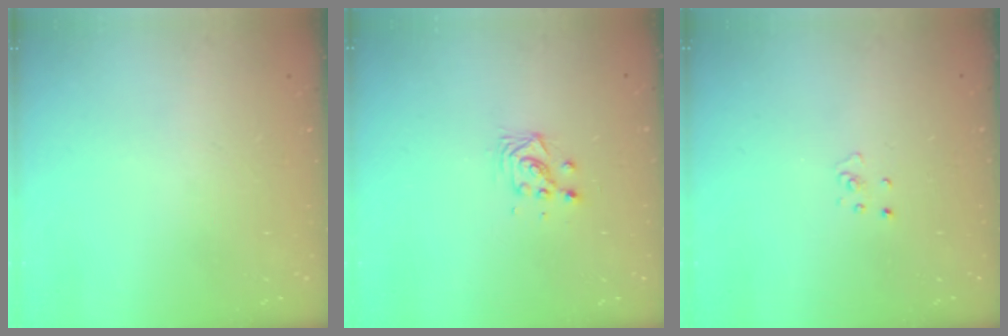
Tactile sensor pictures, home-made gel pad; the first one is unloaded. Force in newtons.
{"total": 4.1, "press": 4.1, "slide": 0.2}
{"total": 2.3, "press": 2.3, "slide": 0.2}